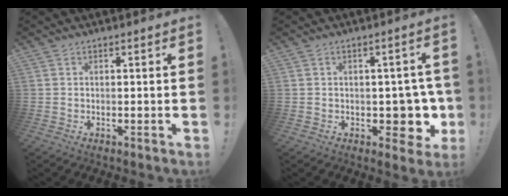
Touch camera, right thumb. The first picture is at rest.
{"total": 7.3, "force": [-0.9, 5.6, 4.6], "torque": [-0.043, 0.003, -0.005]}